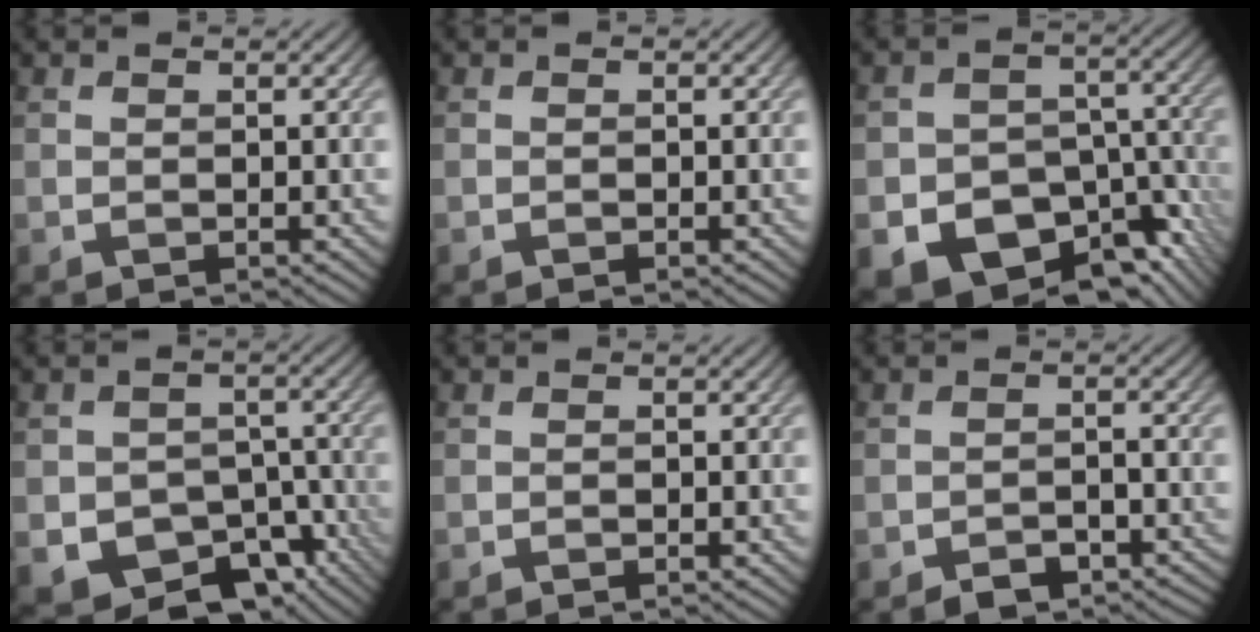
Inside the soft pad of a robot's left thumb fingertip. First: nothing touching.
{"total": 0.0}
{"total": 15.1, "force": [-8.8, 10.0, 7.2], "torque": [-0.115, -0.038, -0.114]}
{"total": 10.6, "force": [-5.6, 7.5, 5.0], "torque": [-0.074, -0.020, -0.081]}
{"total": 0.0}
{"total": 2.8, "force": [-2.1, 1.4, 1.3], "torque": [-0.018, 0.002, -0.034]}